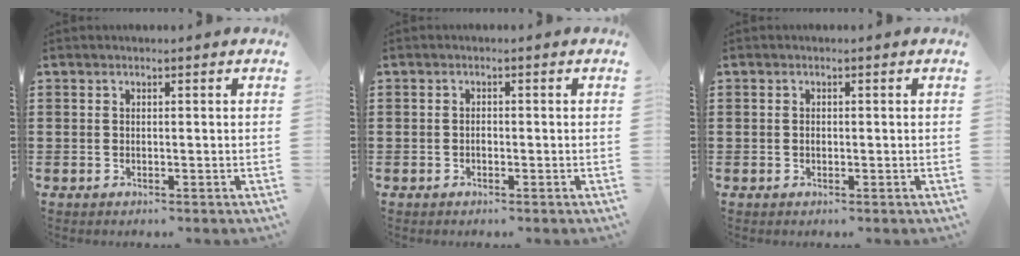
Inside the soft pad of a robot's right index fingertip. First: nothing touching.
{"total": 0.7, "force": [-0.3, 0.4, 0.5], "torque": [-0.011, -0.002, -0.006]}
{"total": 0.7, "force": [-0.1, 0.4, 0.5], "torque": [-0.014, -0.001, -0.002]}